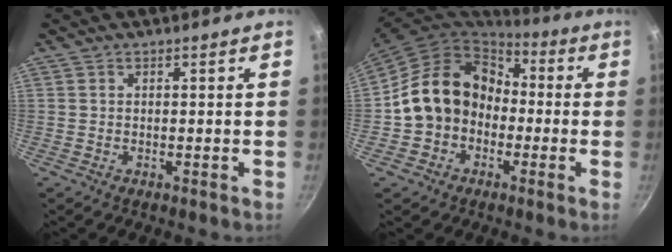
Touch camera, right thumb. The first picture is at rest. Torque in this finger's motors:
{"motor_torque": [0.34, 0.44, 0.48, -0.46, 0.26]}